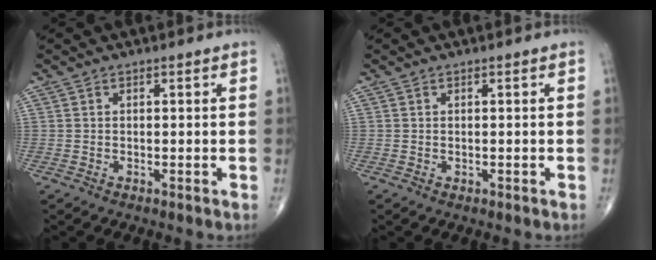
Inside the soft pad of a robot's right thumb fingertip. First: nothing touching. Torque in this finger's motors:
{"motor_torque": [-0.22, -0.11, -0.01, 0.11, -0.02]}